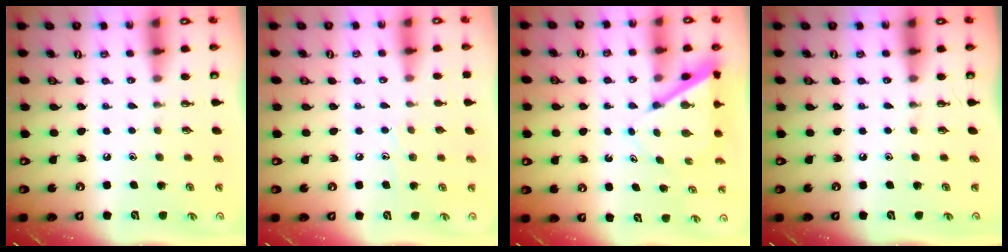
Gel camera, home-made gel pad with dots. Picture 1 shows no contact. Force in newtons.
{"total": 5.4, "press": 5.4, "slide": 0.5}
{"total": 5.6, "press": 5.6, "slide": 0.4}
{"total": 0.0}